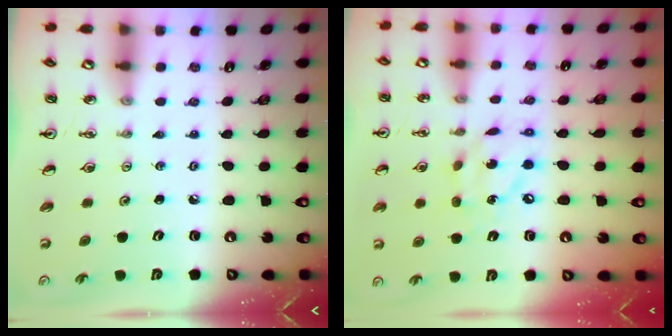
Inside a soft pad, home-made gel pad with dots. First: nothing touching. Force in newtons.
{"total": 10.6, "press": 10.6, "slide": 0.7}